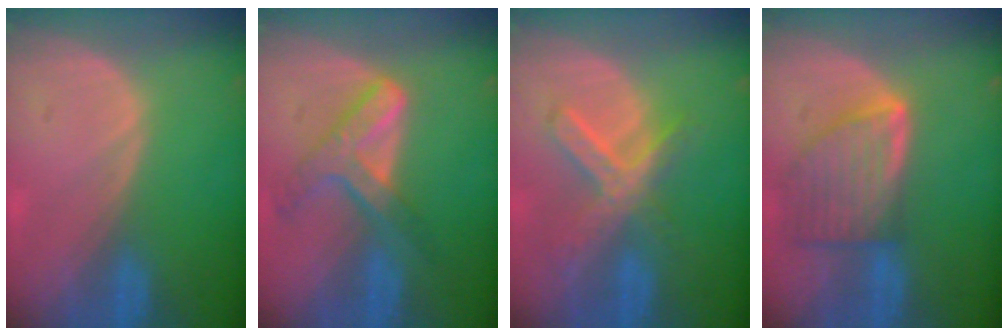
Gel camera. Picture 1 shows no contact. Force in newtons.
{"total": 7.4, "press": 6.2, "slide": 4.1}
{"total": 7.3, "press": 6.3, "slide": 3.8}
{"total": 8.0, "press": 7.1, "slide": 3.6}